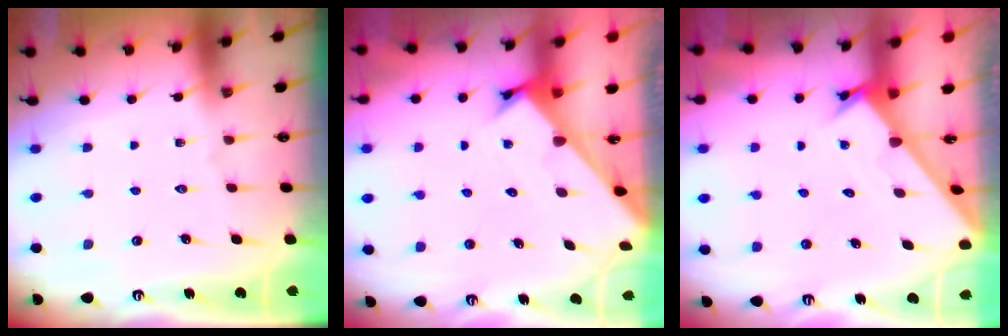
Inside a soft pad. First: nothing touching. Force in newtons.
{"total": 2.4, "press": 2.4, "slide": 0.2}
{"total": 1.5, "press": 1.5, "slide": 0.1}